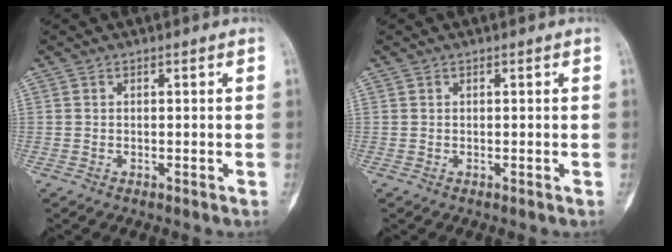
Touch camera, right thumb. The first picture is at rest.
{"total": 0.0}